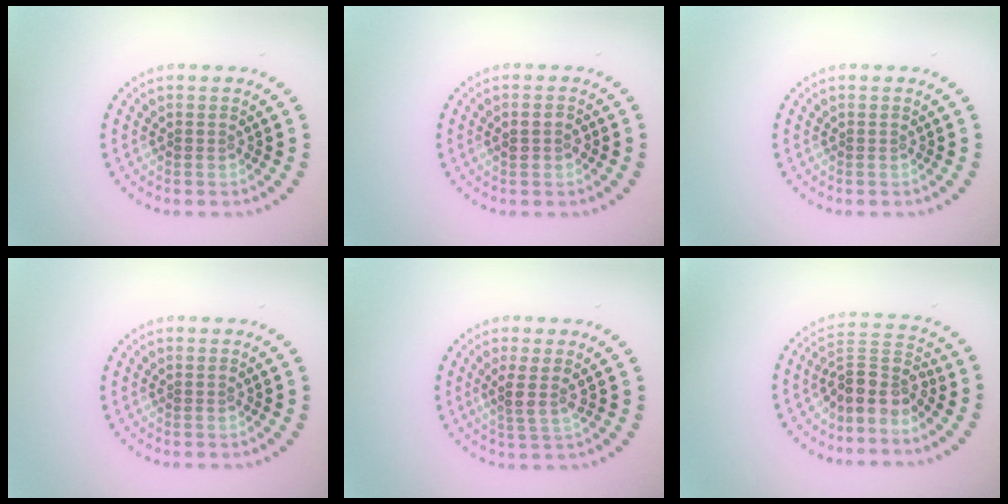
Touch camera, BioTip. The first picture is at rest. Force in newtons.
{"total": 1.5, "press": 1.4, "slide": 0.4}
{"total": 0.0}
{"total": 0.0}
{"total": 2.2, "press": 1.6, "slide": 1.5}
{"total": 3.9, "press": 2.9, "slide": 2.6}